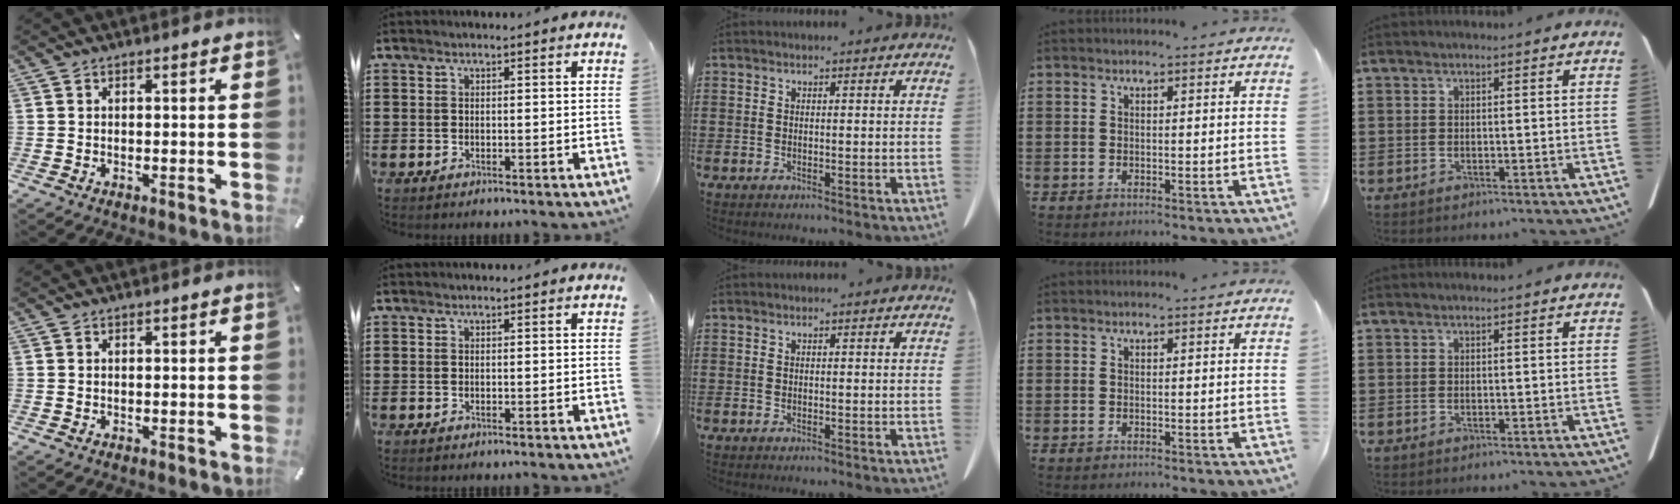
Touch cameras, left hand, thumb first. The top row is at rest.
{}